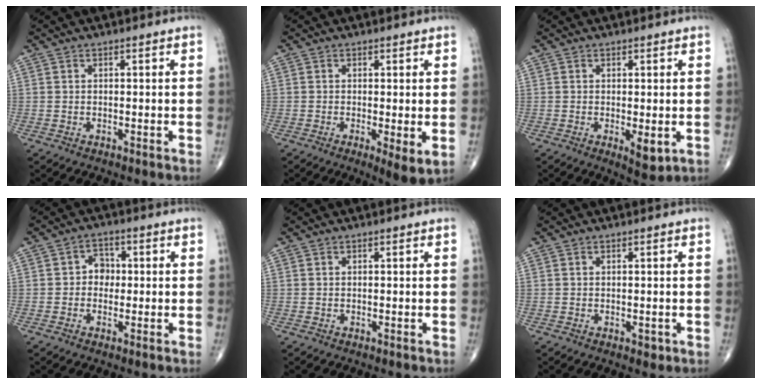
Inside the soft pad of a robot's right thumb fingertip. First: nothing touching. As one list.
[{"total": 4.4, "force": [-0.6, 1.1, 4.2], "torque": [-0.073, -0.017, -0.014]}, {"total": 3.9, "force": [-0.7, 1.4, 3.5], "torque": [-0.052, -0.013, -0.007]}, {"total": 3.8, "force": [-0.1, 3.2, 2.0], "torque": [-0.004, 0.011, -0.011]}, {"total": 0.0}, {"total": 1.1, "force": [-0.3, 0.7, 0.8], "torque": [-0.004, -0.001, -0.003]}]